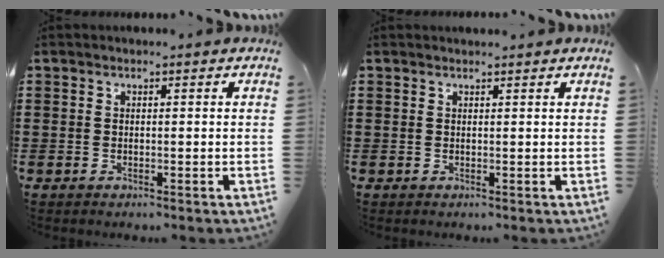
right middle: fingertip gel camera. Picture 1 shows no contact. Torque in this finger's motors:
{"motor_torque": [0.17, -0.10, -0.01, 0.01]}